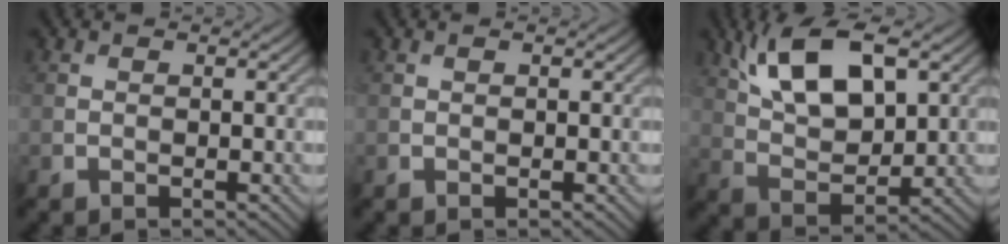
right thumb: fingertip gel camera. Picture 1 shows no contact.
{"total": 0.0}
{"total": 11.8, "force": [5.5, 5.3, 9.0], "torque": [-0.180, 0.008, 0.105]}